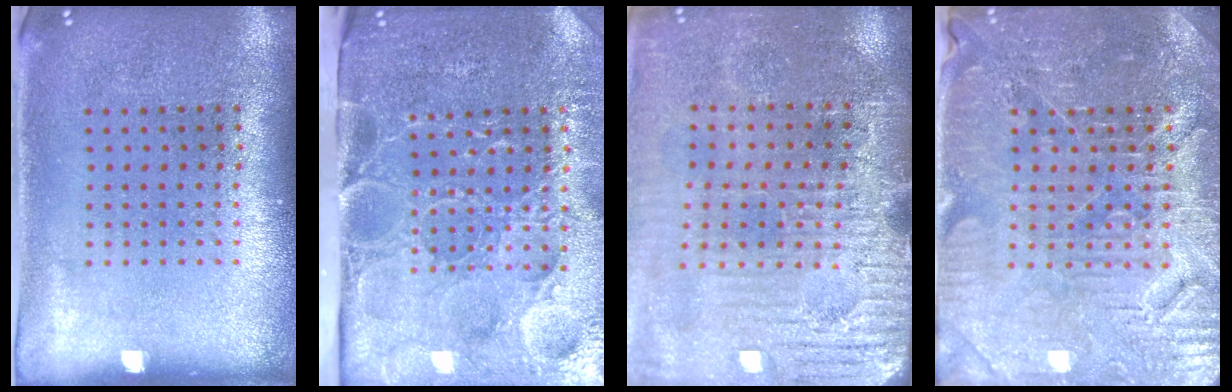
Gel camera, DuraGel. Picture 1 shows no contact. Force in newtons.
{"total": 5.1, "press": 4.2, "slide": 2.8}
{"total": 3.6, "press": 3.5, "slide": 0.5}
{"total": 4.2, "press": 4.1, "slide": 1.0}